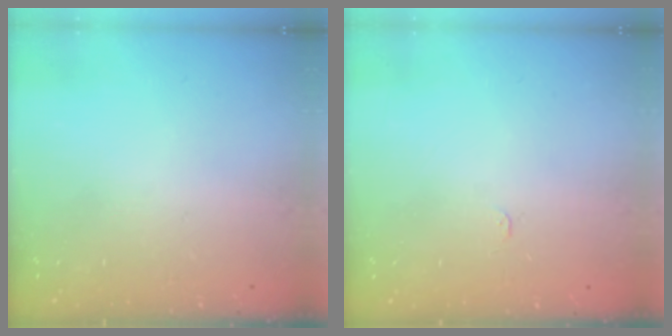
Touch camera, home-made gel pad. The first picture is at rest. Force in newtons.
{"total": 2.4, "press": 2.4, "slide": 0.3}